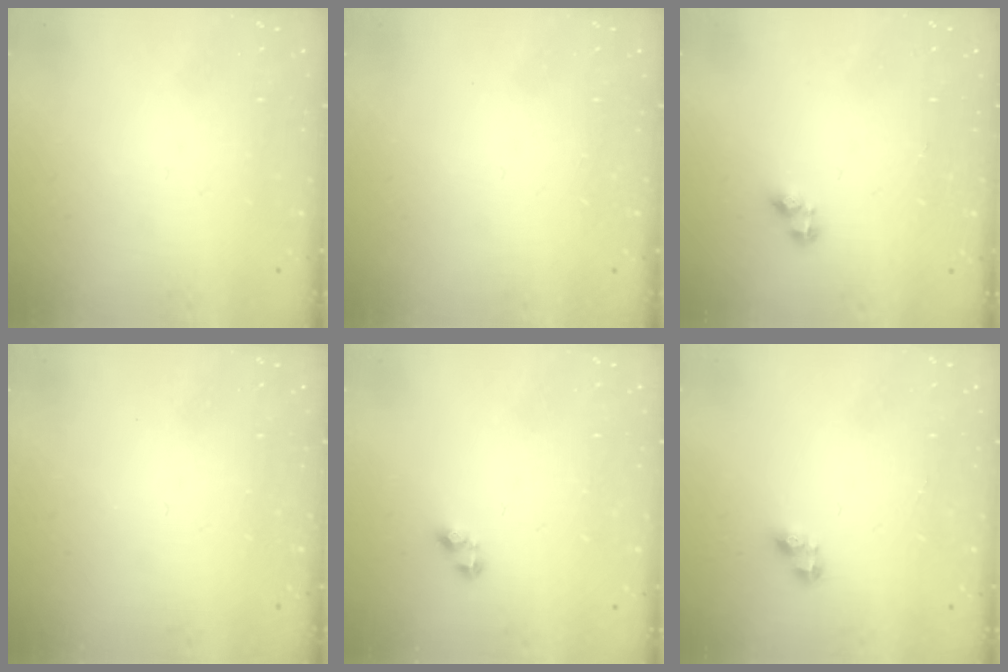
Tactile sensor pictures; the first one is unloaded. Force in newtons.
{"total": 0.0}
{"total": 2.8, "press": 2.8, "slide": 0.3}
{"total": 0.0}
{"total": 2.7, "press": 2.7, "slide": 0.4}
{"total": 3.3, "press": 3.3, "slide": 0.4}